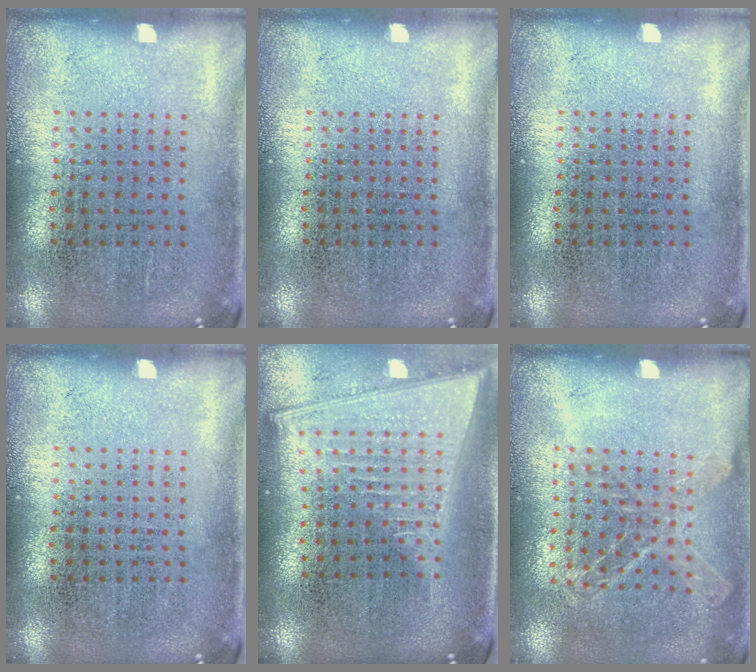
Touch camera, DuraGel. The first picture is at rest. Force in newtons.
{"total": 0.0}
{"total": 0.0}
{"total": 0.0}
{"total": 2.2, "press": 1.8, "slide": 1.3}
{"total": 1.2, "press": 1.1, "slide": 0.2}